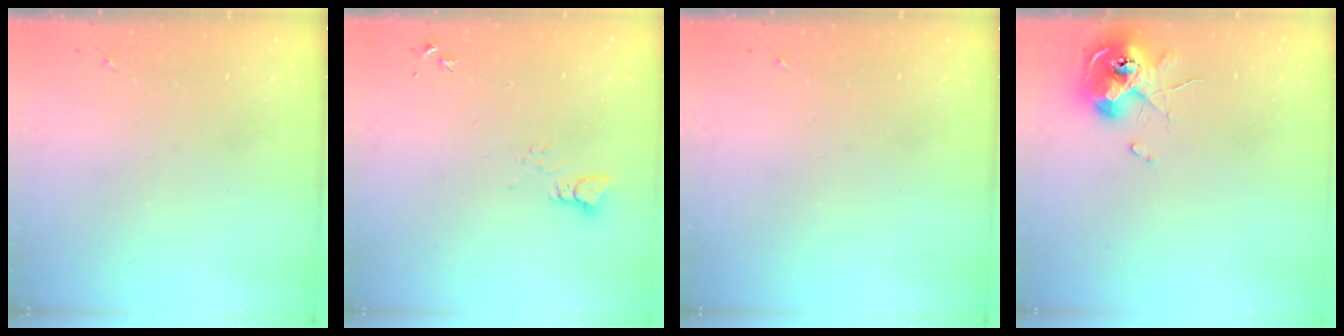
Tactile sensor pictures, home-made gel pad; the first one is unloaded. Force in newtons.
{"total": 3.0, "press": 3.0, "slide": 0.2}
{"total": 0.0}
{"total": 10.0, "press": 9.9, "slide": 1.1}